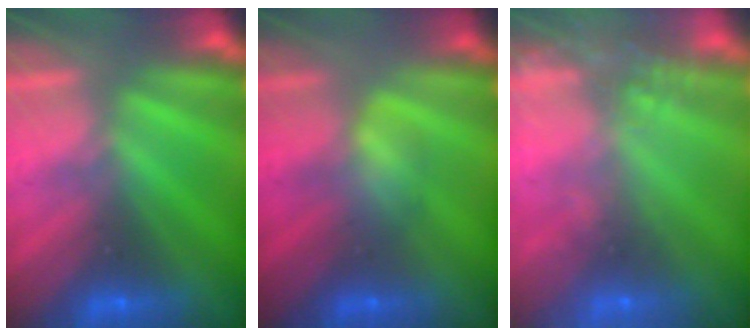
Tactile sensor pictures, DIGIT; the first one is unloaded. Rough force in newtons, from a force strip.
{"total": 2.8}
{"total": 5.8}